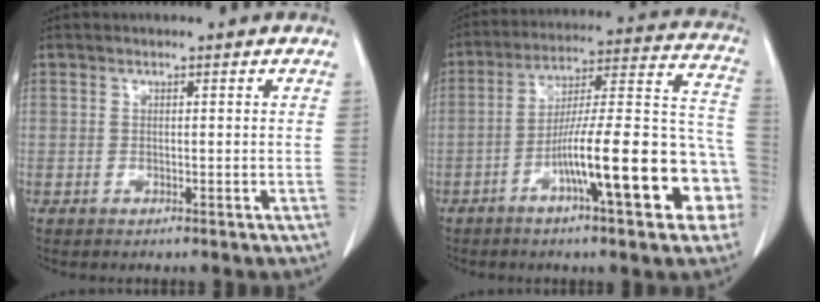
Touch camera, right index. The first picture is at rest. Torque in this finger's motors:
{"motor_torque": [1.52, -0.62, 0.53, 0.21]}